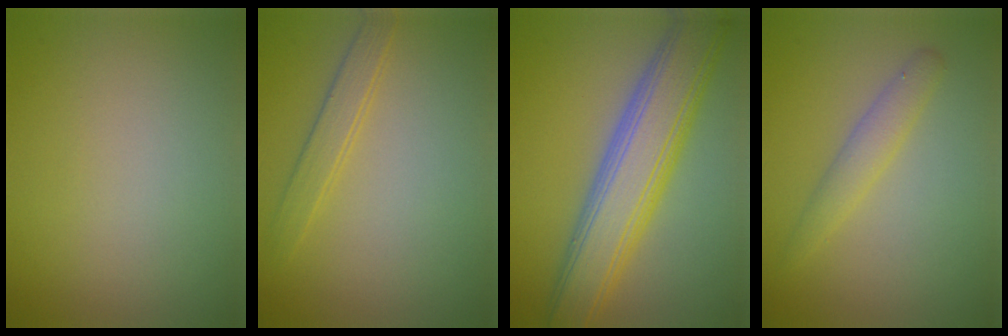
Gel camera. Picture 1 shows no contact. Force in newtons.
{"total": 1.9, "press": 1.9, "slide": 0.1}
{"total": 8.3, "press": 8.3, "slide": 0.1}
{"total": 2.1, "press": 2.1, "slide": 0.2}